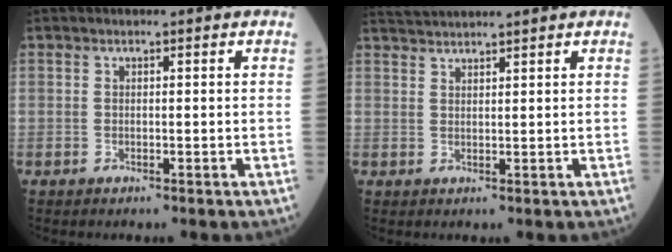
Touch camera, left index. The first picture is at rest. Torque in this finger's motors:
{"motor_torque": [-0.51, -1.35, 0.10, 0.06]}